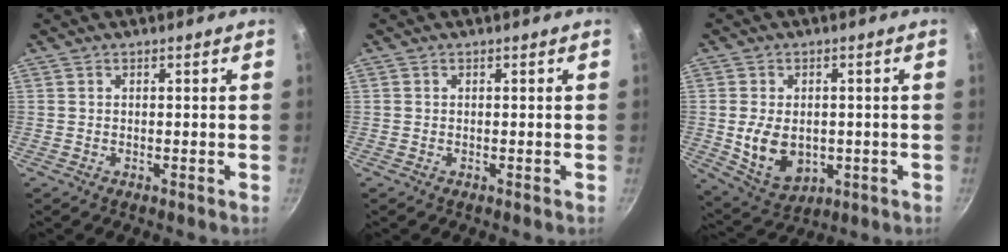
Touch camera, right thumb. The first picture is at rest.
{"total": 0.0}
{"total": 10.4, "force": [-0.9, 7.3, 7.3], "torque": [-0.113, -0.008, 0.004]}